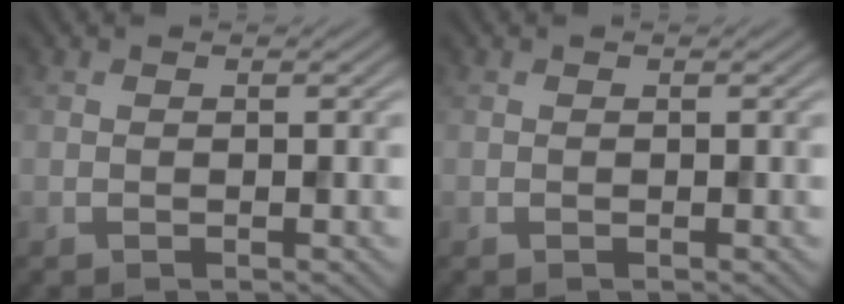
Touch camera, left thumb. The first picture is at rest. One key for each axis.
{"total": 0.0}